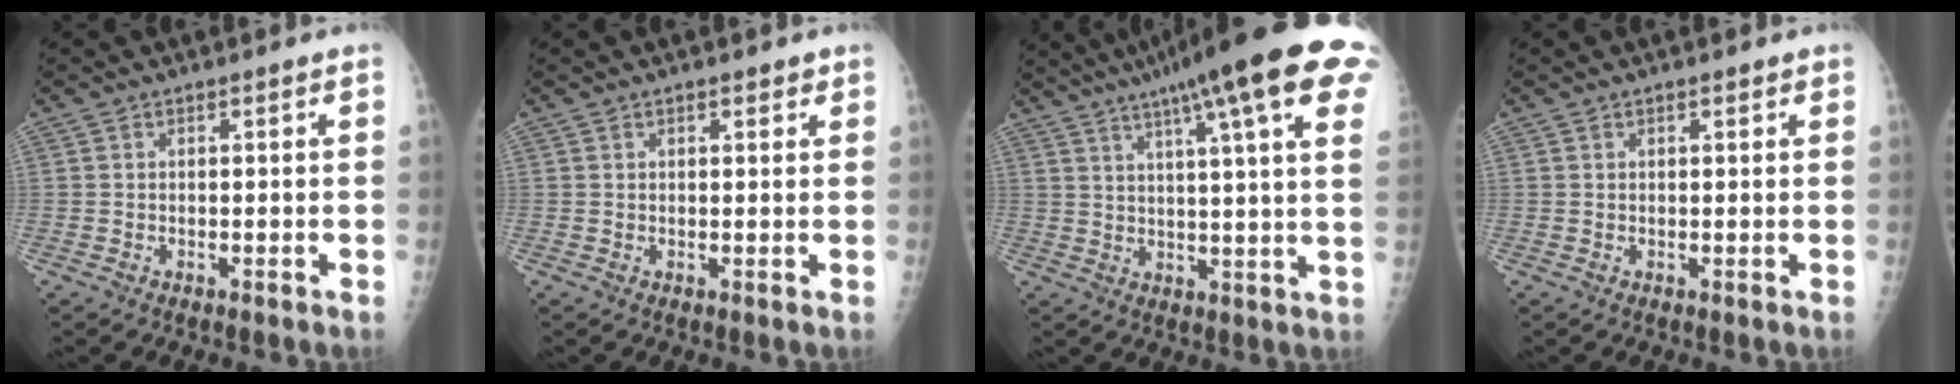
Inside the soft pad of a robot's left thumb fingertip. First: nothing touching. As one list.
[{"total": 1.7, "force": [1.1, 0.9, 1.0], "torque": [-0.002, -0.004, 0.011]}, {"total": 23.1, "force": [12.8, 3.4, 18.9], "torque": [-0.275, 0.002, 0.161]}, {"total": 1.1, "force": [0.7, 0.5, 0.6], "torque": [-0.006, -0.002, 0.008]}]